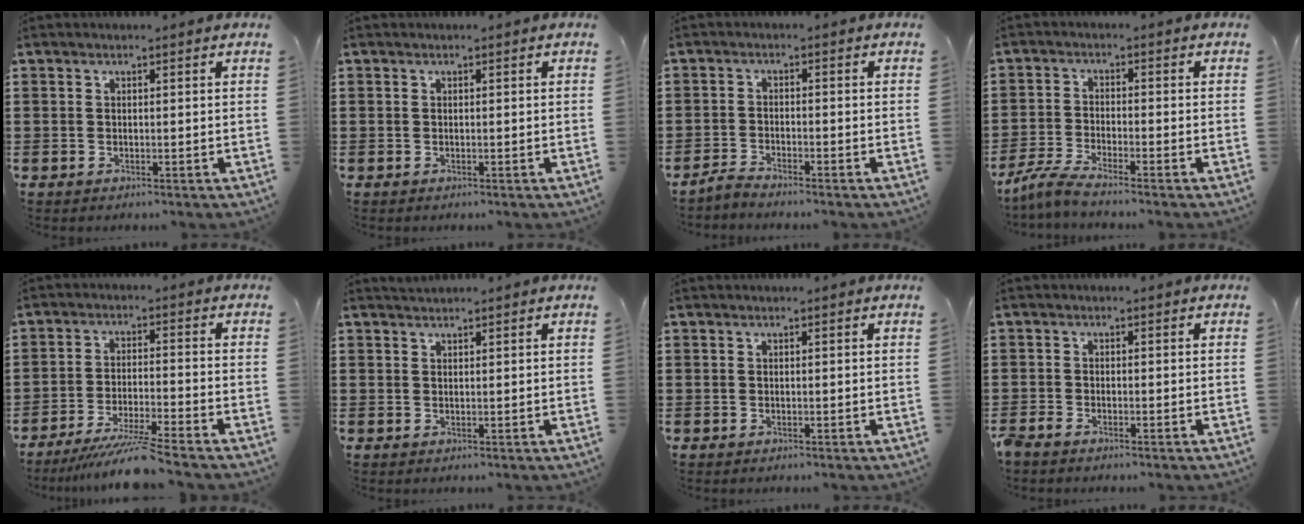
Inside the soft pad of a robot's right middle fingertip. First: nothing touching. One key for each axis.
{"total": 0.0}
{"total": 2.2, "fx": -2.2, "fy": -0.2, "fz": 0.5, "tx": -0.019, "ty": -0.001, "tz": -0.045}
{"total": 3.8, "fx": -3.4, "fy": -0.4, "fz": 1.6, "tx": -0.050, "ty": -0.013, "tz": -0.072}
{"total": 7.2, "fx": -6.2, "fy": -0.5, "fz": 3.6, "tx": -0.070, "ty": -0.019, "tz": -0.116}
{"total": 0.9, "fx": 0.9, "fy": 0.1, "fz": 0.1, "tx": -0.003, "ty": 0.001, "tz": 0.017}
{"total": 0.0}
{"total": 1.3, "fx": -1.2, "fy": 0.2, "fz": 0.4, "tx": -0.026, "ty": -0.007, "tz": -0.028}